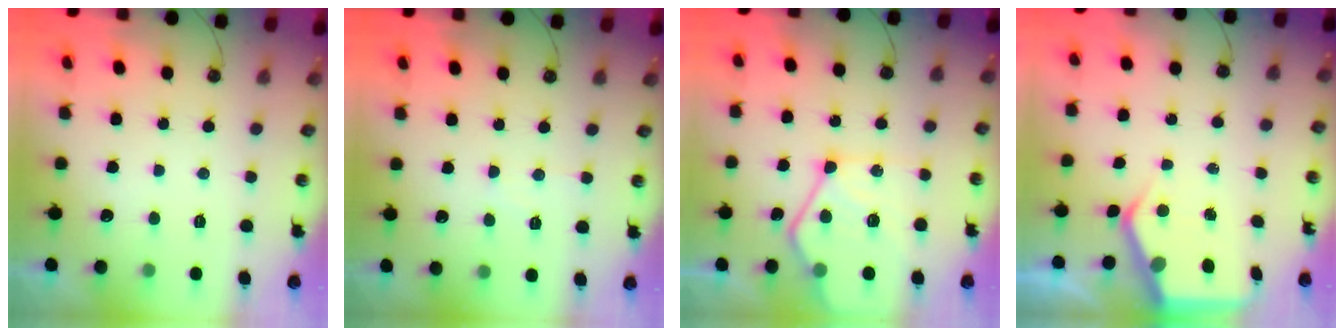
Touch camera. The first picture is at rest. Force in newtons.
{"total": 4.7, "press": 4.7, "slide": 0.7}
{"total": 16.2, "press": 16.1, "slide": 1.7}
{"total": 4.9, "press": 4.9, "slide": 0.3}